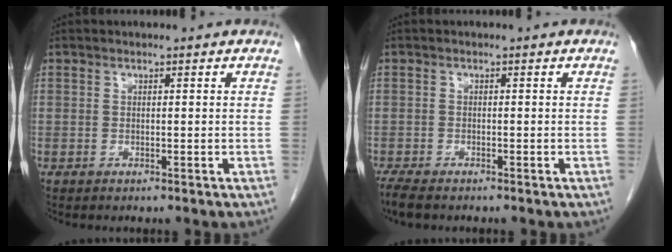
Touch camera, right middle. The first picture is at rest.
{"total": 3.1, "force": [-2.5, 0.6, 1.6], "torque": [-0.042, -0.014, -0.043]}